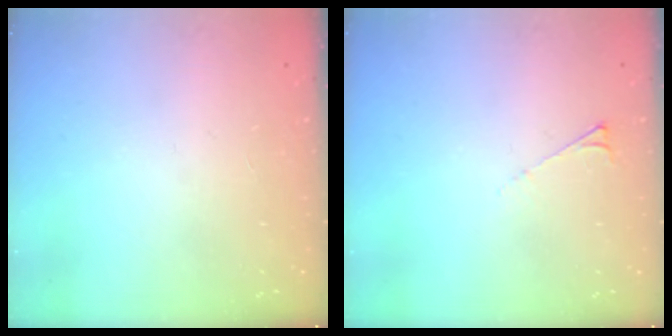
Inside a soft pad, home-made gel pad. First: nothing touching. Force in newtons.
{"total": 3.4, "press": 3.4, "slide": 0.5}